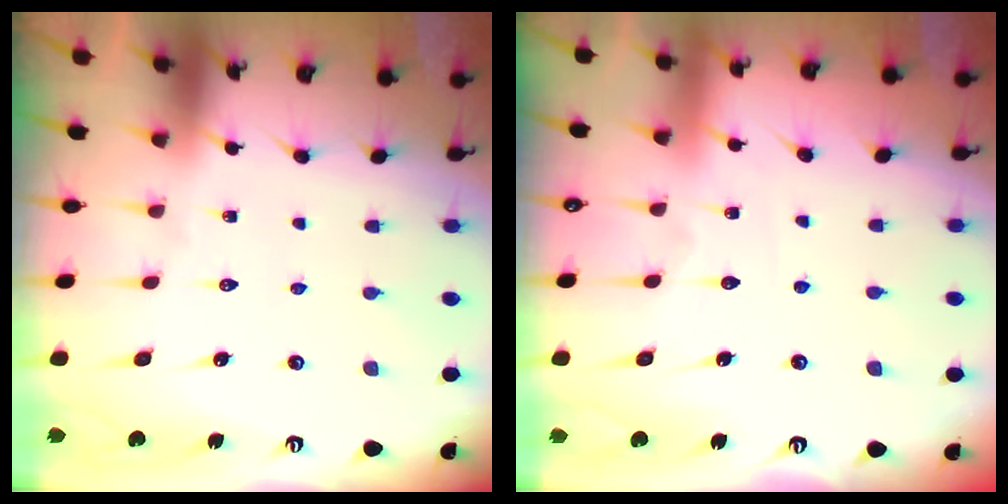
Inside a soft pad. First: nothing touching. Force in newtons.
{"total": 5.1, "press": 5.0, "slide": 0.5}